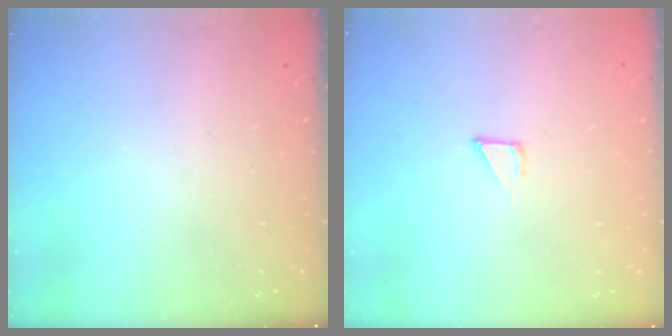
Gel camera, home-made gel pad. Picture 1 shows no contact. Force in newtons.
{"total": 2.1, "press": 2.1, "slide": 0.1}